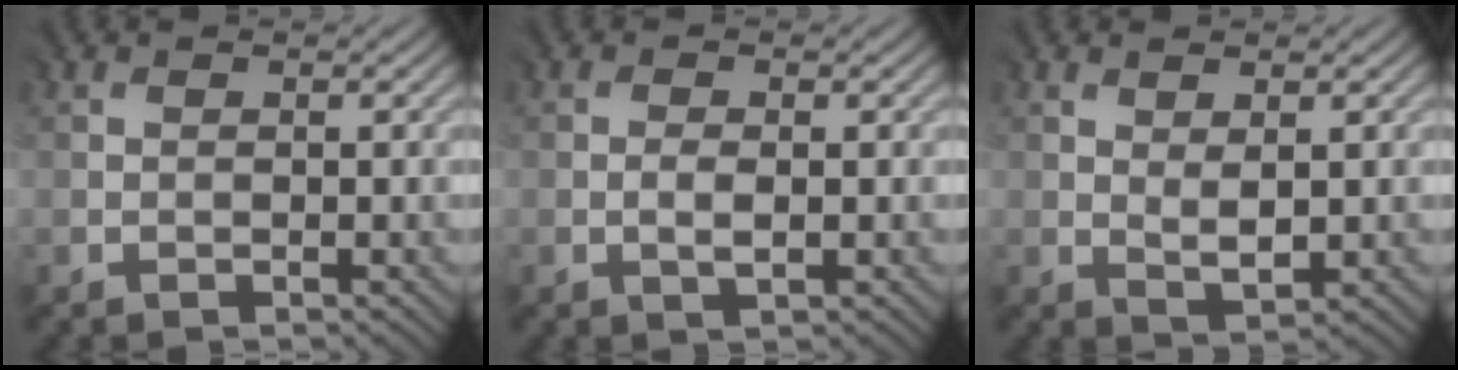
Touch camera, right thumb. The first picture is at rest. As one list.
[{"total": 1.2, "force": [-0.4, 0.4, 1.0], "torque": [-0.021, -0.004, -0.003]}, {"total": 2.4, "force": [0.7, 1.1, 2.0], "torque": [-0.042, -0.006, 0.021]}]